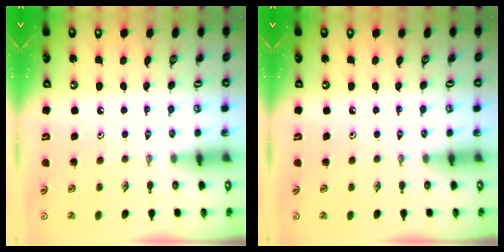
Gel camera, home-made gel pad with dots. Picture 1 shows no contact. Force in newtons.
{"total": 0.0}